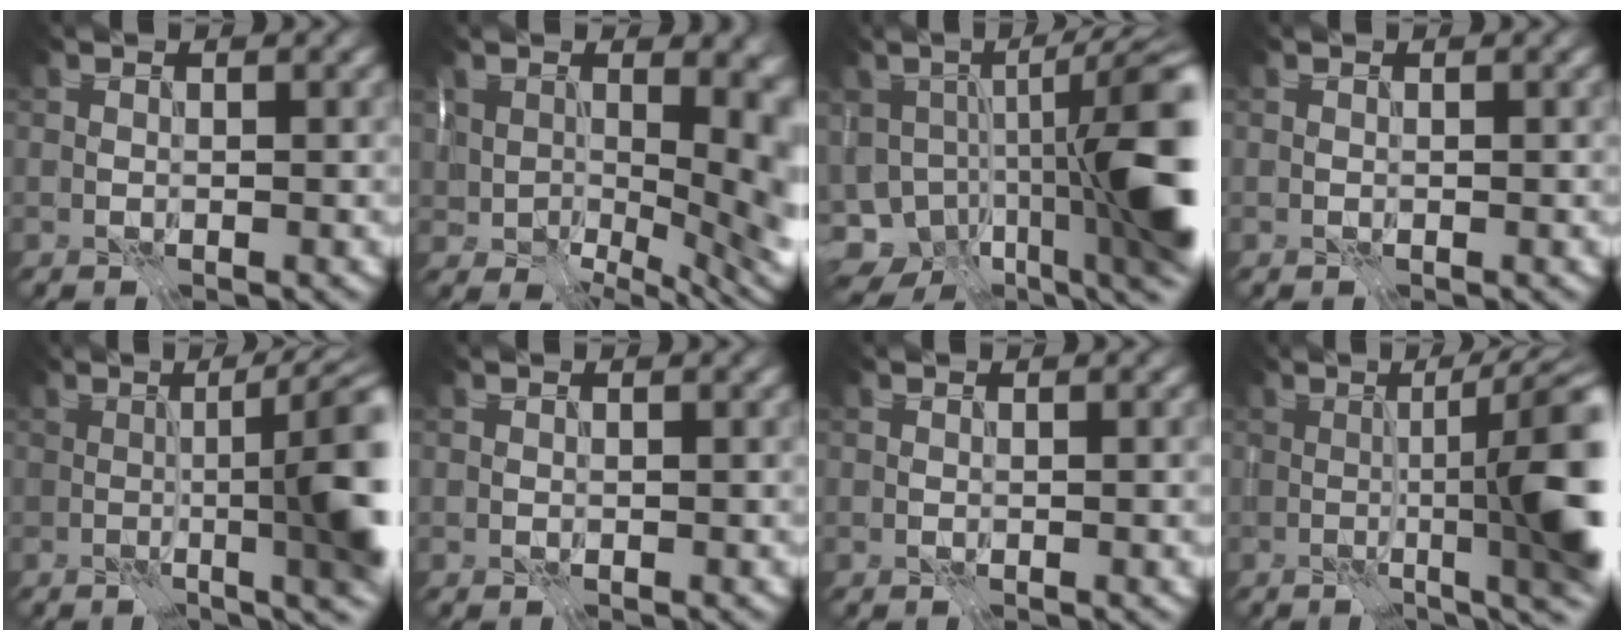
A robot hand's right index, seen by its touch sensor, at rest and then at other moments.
{"total": 15.0, "force": [2.6, 8.7, 12.0], "torque": [-0.162, -0.023, 0.069]}
{"total": 16.0, "force": [-4.3, 5.7, 14.3], "torque": [-0.220, -0.020, -0.064]}
{"total": 0.0}
{"total": 11.9, "force": [0.0, 3.0, 11.5], "torque": [-0.109, 0.017, -0.014]}
{"total": 0.0}
{"total": 0.8, "force": [0.0, 0.1, 0.7], "torque": [-0.011, 0.002, 0.000]}
{"total": 12.9, "force": [-0.5, 2.9, 12.6], "torque": [-0.133, 0.014, -0.015]}